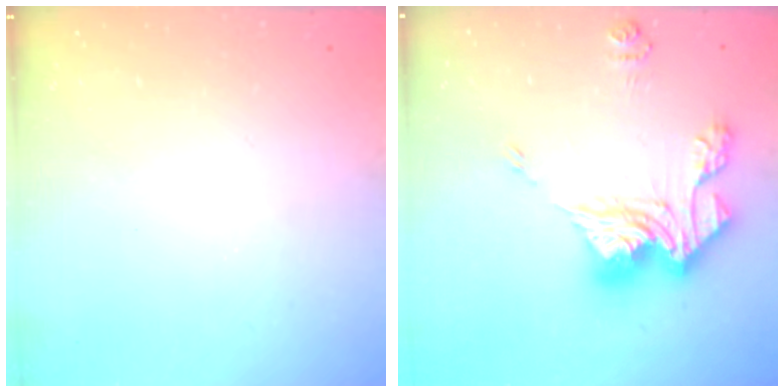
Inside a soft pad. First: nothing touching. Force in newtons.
{"total": 17.0, "press": 16.9, "slide": 1.7}